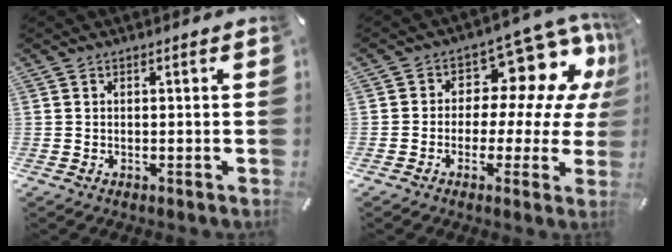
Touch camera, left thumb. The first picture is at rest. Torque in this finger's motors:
{"motor_torque": [0.47, -0.04, 0.31, 0.19, 0.00]}